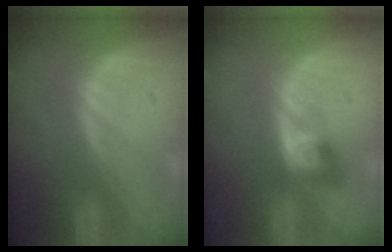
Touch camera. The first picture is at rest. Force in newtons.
{"total": 3.9, "press": 3.9, "slide": 0.3}